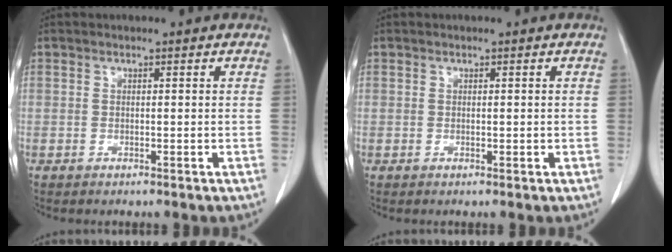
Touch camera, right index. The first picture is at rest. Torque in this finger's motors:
{"motor_torque": [-0.26, 0.53, -0.02, 0.05]}